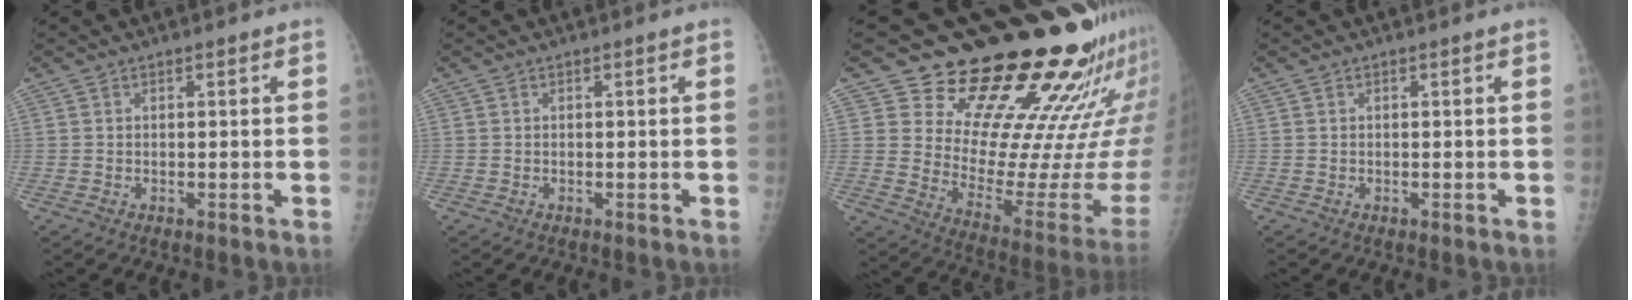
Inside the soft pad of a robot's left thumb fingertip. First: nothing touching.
{"total": 0.0}
{"total": 23.2, "force": [16.8, 6.3, 14.6], "torque": [-0.173, -0.156, 0.242]}
{"total": 0.0}